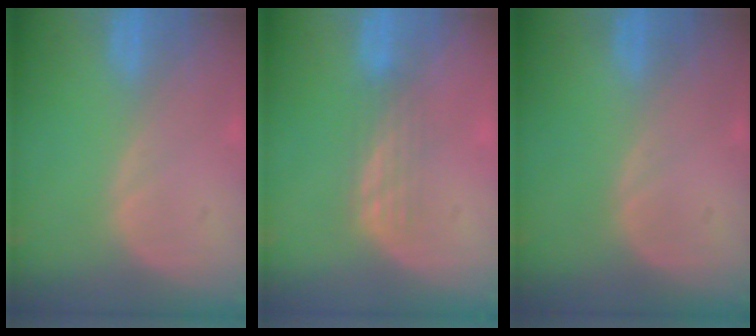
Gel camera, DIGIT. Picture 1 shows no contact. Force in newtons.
{"total": 2.9, "press": 2.5, "slide": 1.5}
{"total": 0.0}